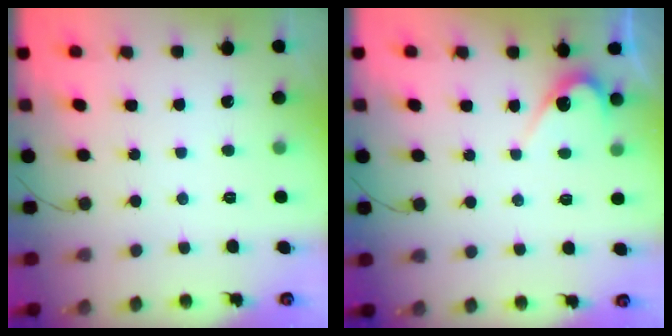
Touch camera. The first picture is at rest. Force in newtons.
{"total": 3.8, "press": 3.8, "slide": 0.3}